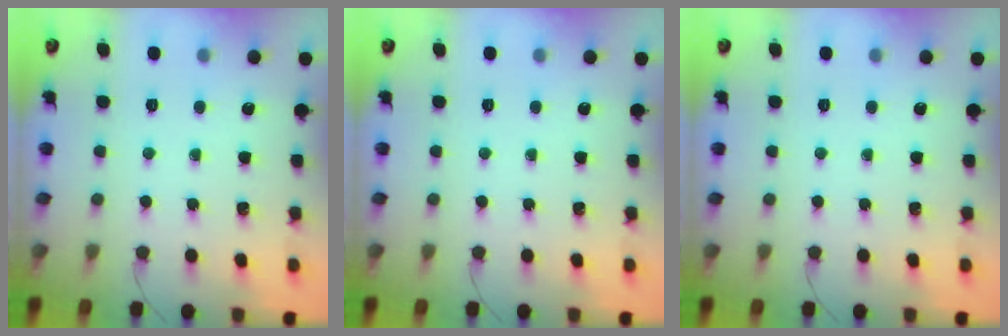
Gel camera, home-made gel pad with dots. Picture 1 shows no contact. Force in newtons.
{"total": 0.0}
{"total": 0.0}